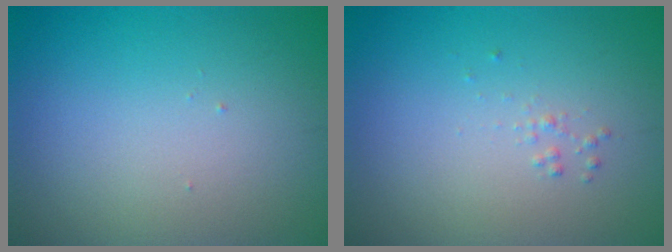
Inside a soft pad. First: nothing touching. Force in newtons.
{"total": 0.5, "press": 0.5, "slide": 0.0}